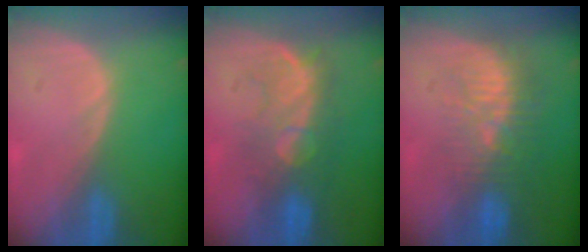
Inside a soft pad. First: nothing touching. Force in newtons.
{"total": 7.9, "press": 7.8, "slide": 1.3}
{"total": 9.3, "press": 8.6, "slide": 3.7}